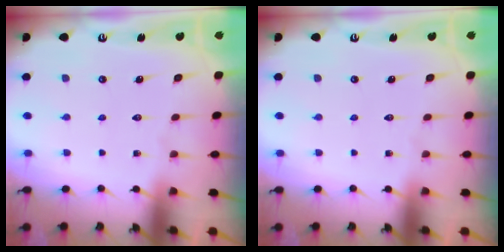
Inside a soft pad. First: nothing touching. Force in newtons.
{"total": 0.0}